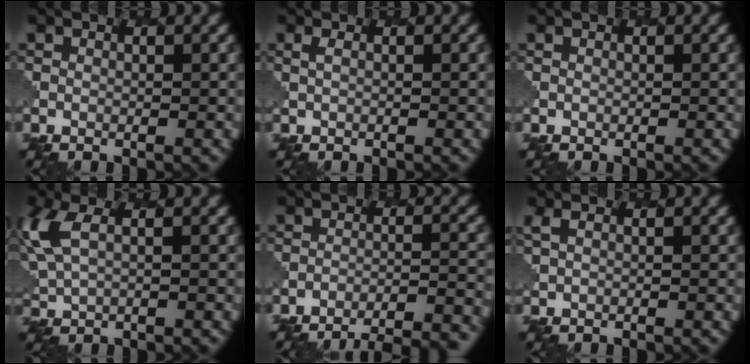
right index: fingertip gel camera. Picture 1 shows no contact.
{"total": 0.7, "force": [0.4, 0.2, 0.6], "torque": [-0.012, -0.004, 0.007]}
{"total": 0.0}
{"total": 4.5, "force": [1.8, 2.0, 3.6], "torque": [-0.102, 0.004, 0.037]}
{"total": 11.6, "force": [-10.7, 2.6, 3.6], "torque": [-0.024, 0.014, -0.120]}
{"total": 1.3, "force": [0.6, 0.4, 1.1], "torque": [-0.023, -0.001, 0.011]}